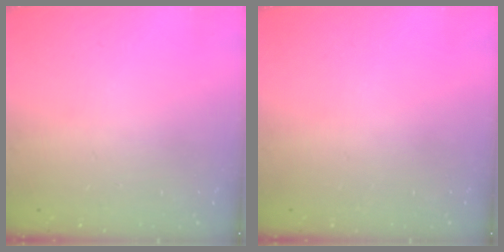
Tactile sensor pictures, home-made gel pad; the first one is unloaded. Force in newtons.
{"total": 0.0}